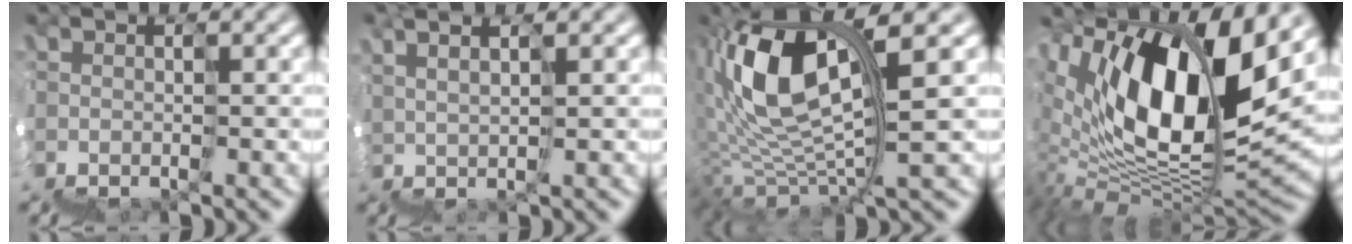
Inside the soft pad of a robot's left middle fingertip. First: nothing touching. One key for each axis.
{"total": 4.2, "fx": 4.1, "fy": -0.7, "fz": 0.3, "tx": 0.009, "ty": 0.039, "tz": 0.079}
{"total": 8.1, "fx": 6.2, "fy": 0.7, "fz": 5.1, "tx": -0.123, "ty": 0.034, "tz": 0.115}
{"total": 11.3, "fx": 8.6, "fy": 2.9, "fz": 6.8, "tx": -0.121, "ty": 0.029, "tz": 0.150}